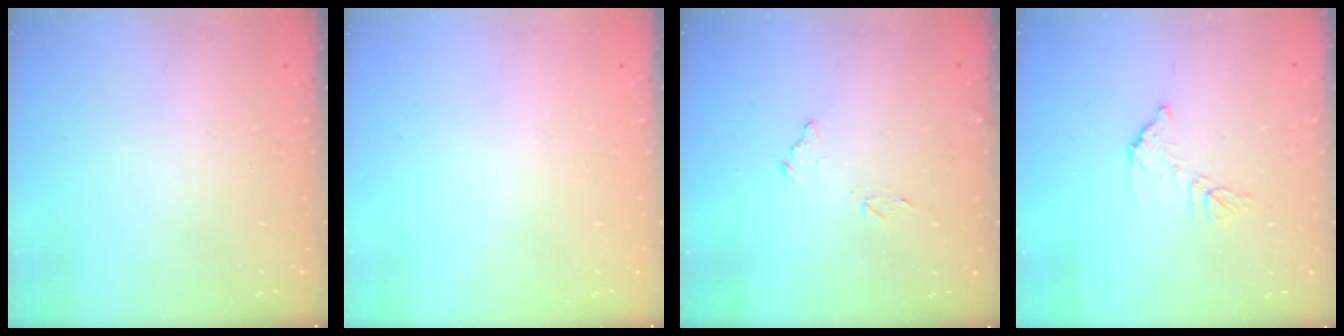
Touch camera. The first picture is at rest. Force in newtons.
{"total": 0.0}
{"total": 7.8, "press": 7.8, "slide": 0.5}
{"total": 8.0, "press": 8.0, "slide": 0.4}